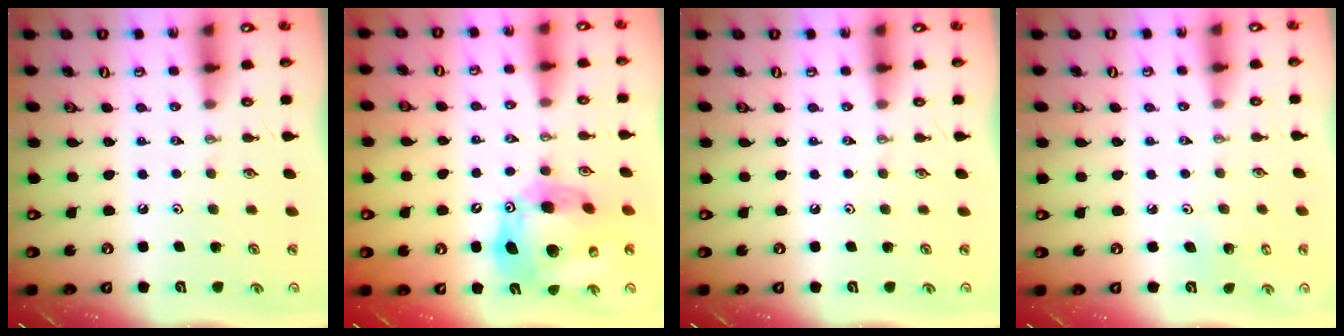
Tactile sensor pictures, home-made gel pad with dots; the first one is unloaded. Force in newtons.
{"total": 19.2, "press": 19.0, "slide": 2.2}
{"total": 0.0}
{"total": 3.1, "press": 3.1, "slide": 0.2}